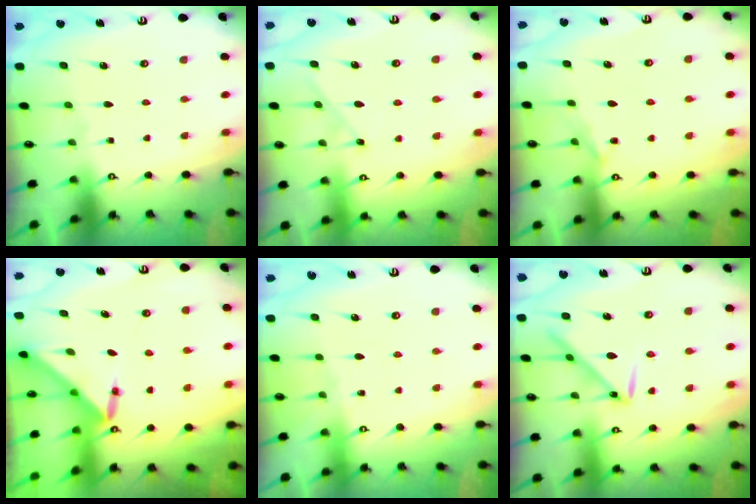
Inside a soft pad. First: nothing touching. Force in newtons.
{"total": 5.0, "press": 4.9, "slide": 0.7}
{"total": 5.5, "press": 5.4, "slide": 0.7}
{"total": 3.1, "press": 3.1, "slide": 0.2}
{"total": 0.8, "press": 0.7, "slide": 0.3}
{"total": 8.9, "press": 8.9, "slide": 0.7}